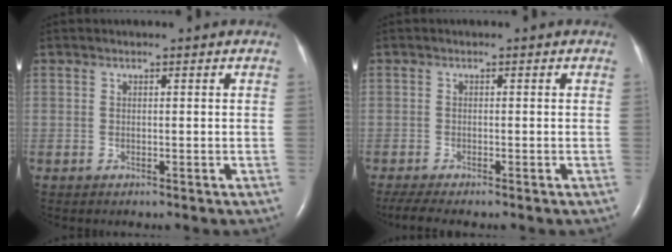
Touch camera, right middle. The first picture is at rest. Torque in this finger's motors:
{"motor_torque": [0.38, -0.33, 0.00, 0.04]}